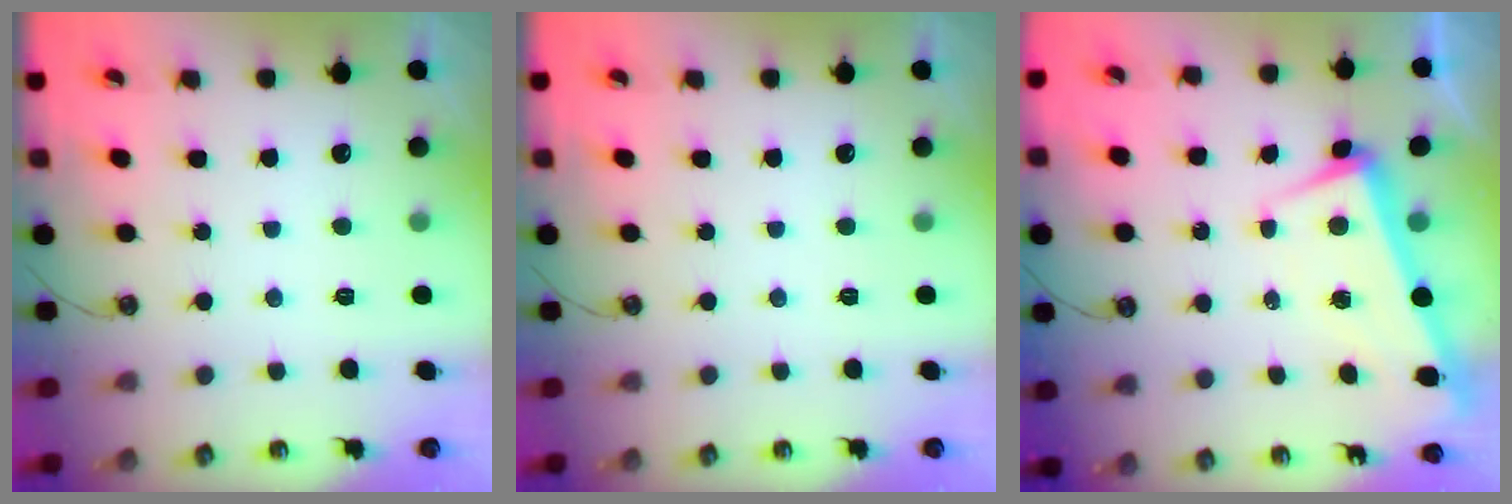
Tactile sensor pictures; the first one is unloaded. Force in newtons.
{"total": 0.0}
{"total": 2.4, "press": 1.6, "slide": 1.8}